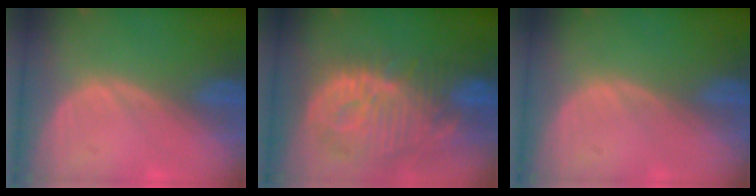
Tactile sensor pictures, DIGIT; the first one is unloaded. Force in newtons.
{"total": 12.8, "press": 11.4, "slide": 5.9}
{"total": 0.0}